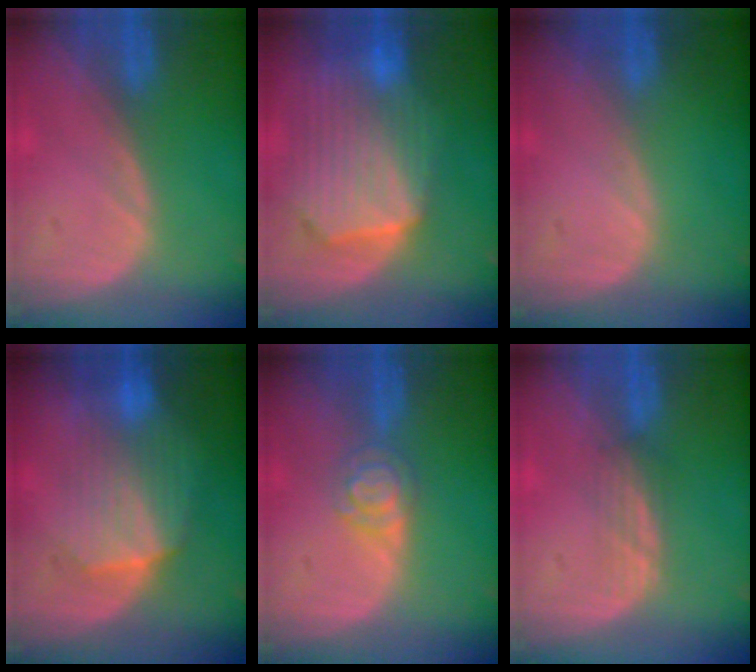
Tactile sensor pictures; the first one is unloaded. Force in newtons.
{"total": 10.7, "press": 9.4, "slide": 5.2}
{"total": 0.0}
{"total": 7.1, "press": 7.0, "slide": 1.2}
{"total": 3.9, "press": 3.7, "slide": 1.3}
{"total": 2.1, "press": 2.1, "slide": 0.2}